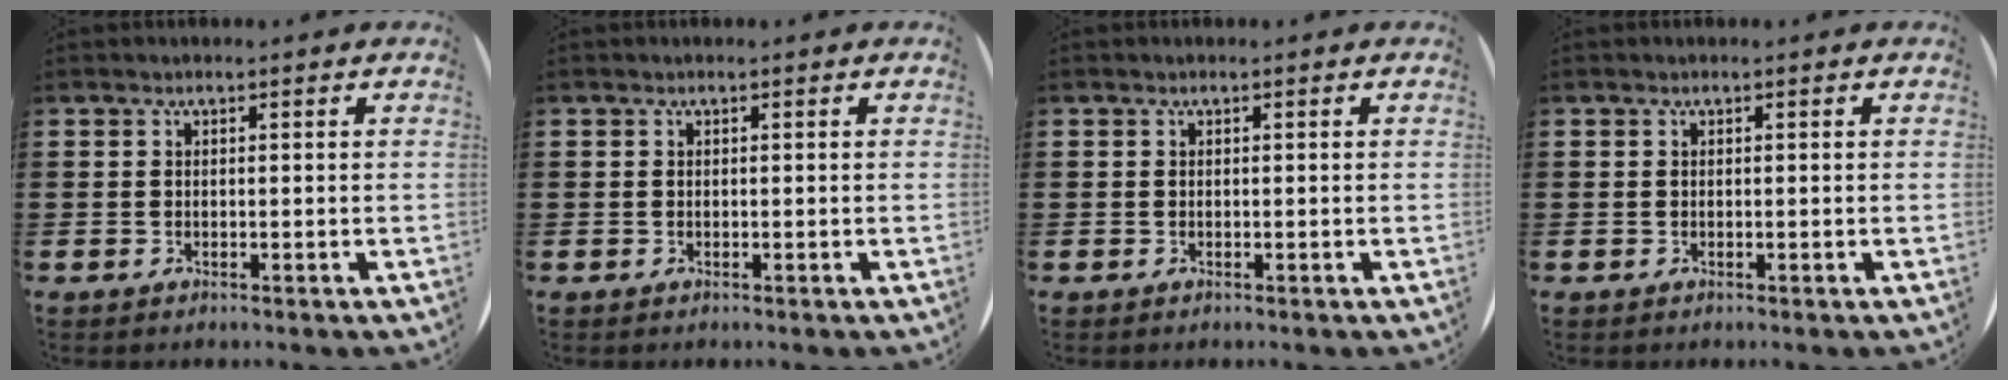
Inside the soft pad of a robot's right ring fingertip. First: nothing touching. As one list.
[{"total": 0.0}, {"total": 0.0}, {"total": 0.0}]